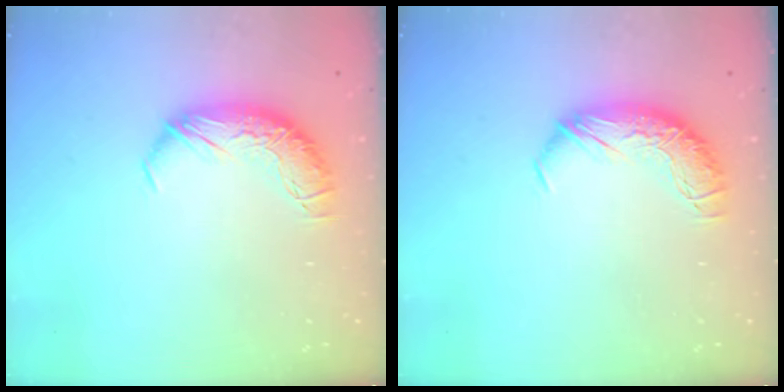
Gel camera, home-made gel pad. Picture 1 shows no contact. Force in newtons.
{"total": 0.0}